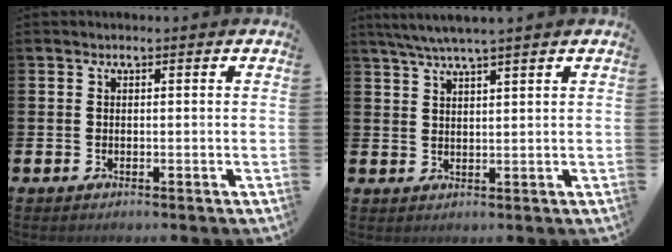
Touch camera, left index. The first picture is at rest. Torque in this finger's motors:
{"motor_torque": [-0.05, -0.55, 0.40, 0.21]}